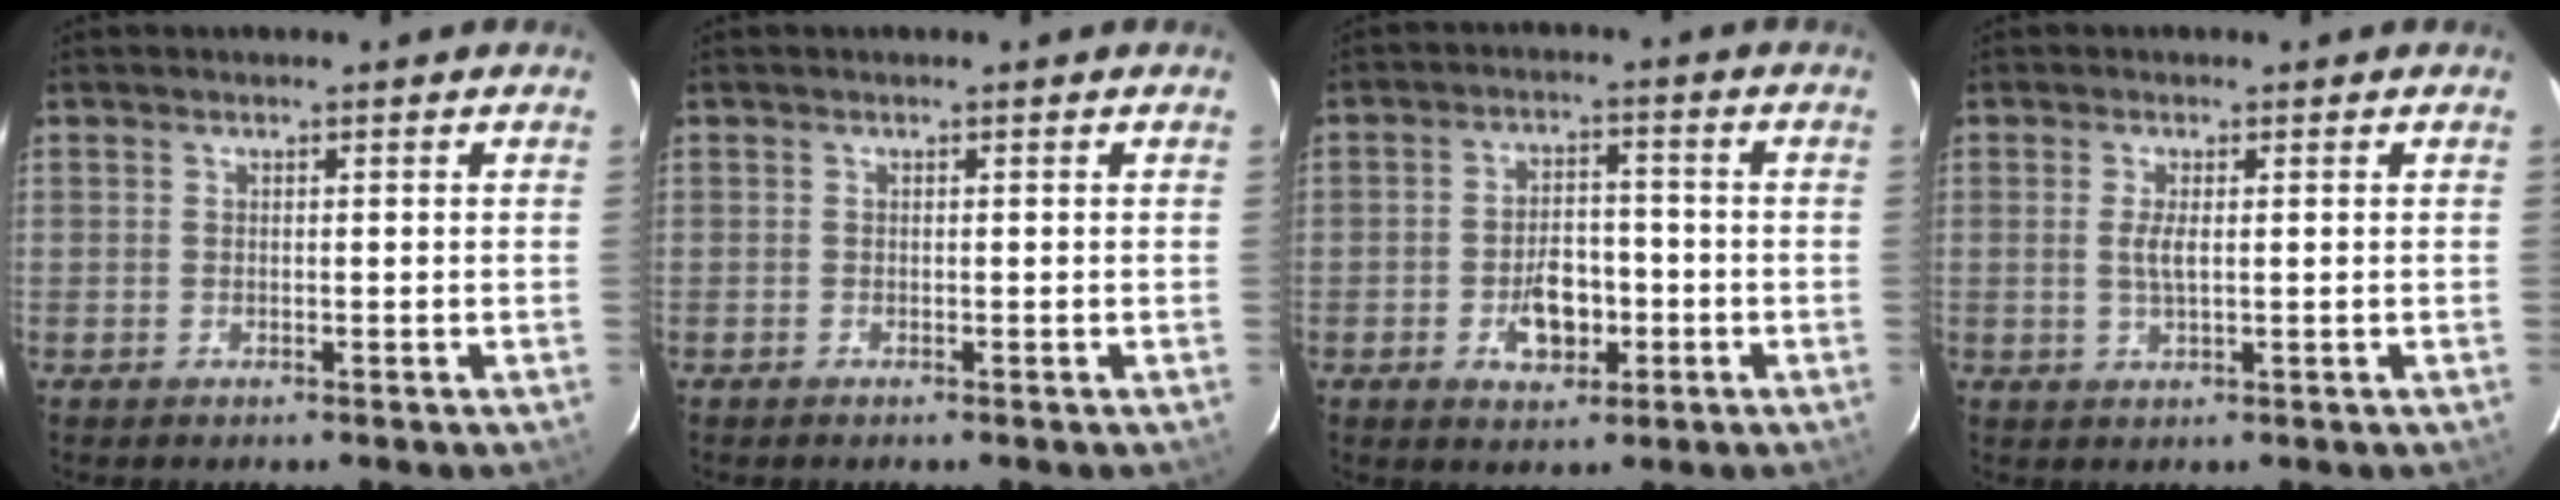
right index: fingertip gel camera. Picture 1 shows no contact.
{"total": 0.0}
{"total": 7.3, "force": [-2.7, 4.5, 5.1], "torque": [-0.096, 0.008, -0.034]}
{"total": 2.5, "force": [0.2, 0.7, 2.4], "torque": [-0.049, -0.003, 0.003]}